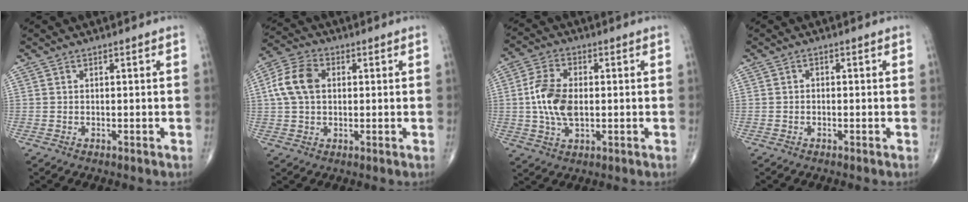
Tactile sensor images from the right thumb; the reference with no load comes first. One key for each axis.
{"total": 8.9, "fx": 1.3, "fy": 6.2, "fz": 6.3, "tx": -0.125, "ty": 0.019, "tz": 0.021}
{"total": 9.7, "fx": 0.0, "fy": 5.6, "fz": 8.0, "tx": -0.162, "ty": 0.005, "tz": -0.001}
{"total": 0.8, "fx": -0.2, "fy": 0.6, "fz": 0.4, "tx": -0.001, "ty": 0.003, "tz": -0.008}